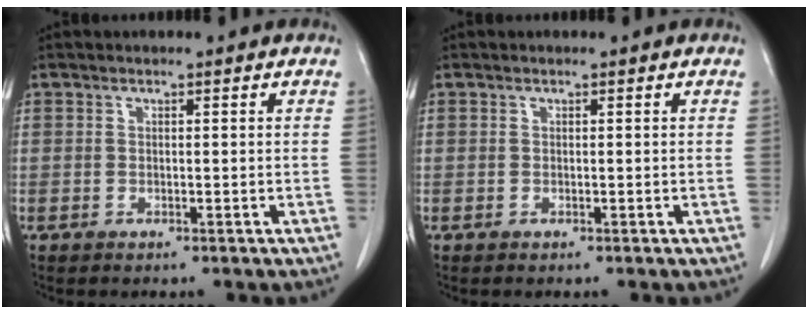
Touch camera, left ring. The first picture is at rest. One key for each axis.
{"total": 0.0}